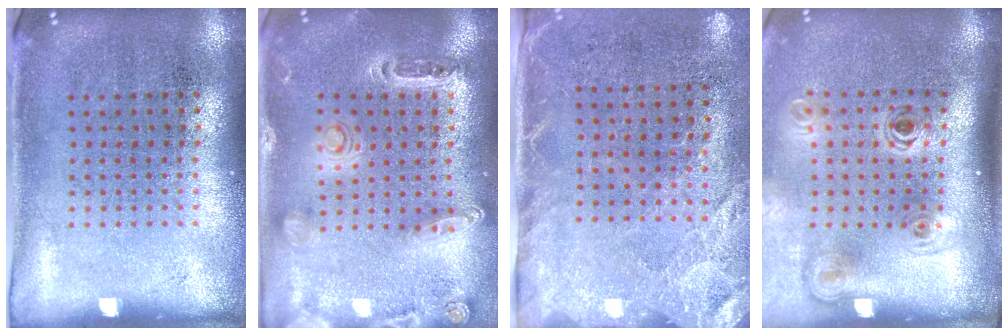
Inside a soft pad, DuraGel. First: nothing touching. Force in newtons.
{"total": 1.3, "press": 1.3, "slide": 0.2}
{"total": 2.7, "press": 2.2, "slide": 1.6}
{"total": 2.2, "press": 1.5, "slide": 1.6}